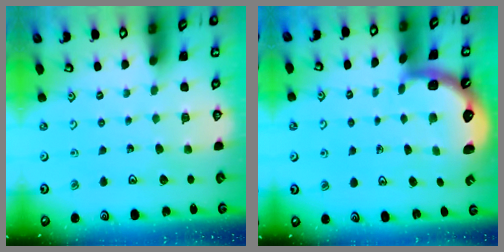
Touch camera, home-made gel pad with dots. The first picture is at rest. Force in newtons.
{"total": 1.9, "press": 1.7, "slide": 0.6}